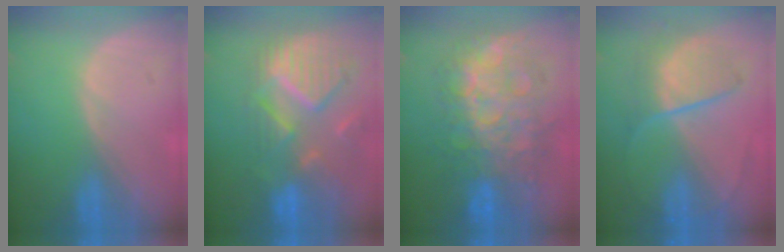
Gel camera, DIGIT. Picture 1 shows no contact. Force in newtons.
{"total": 12.1, "press": 10.5, "slide": 6.0}
{"total": 12.4, "press": 12.3, "slide": 1.2}
{"total": 6.5, "press": 6.5, "slide": 0.9}